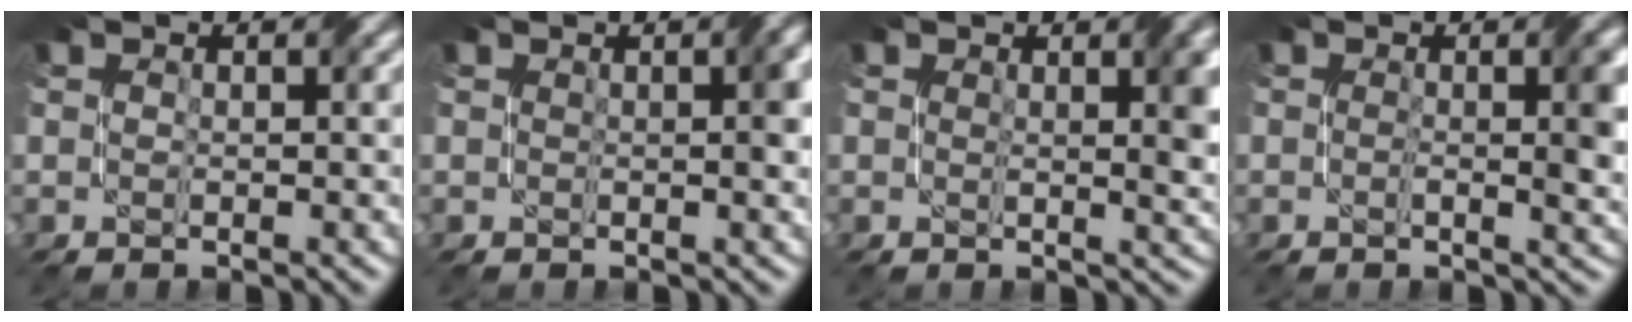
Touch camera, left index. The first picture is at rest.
{"total": 2.0, "force": [0.3, 0.5, 1.9], "torque": [-0.022, 0.004, 0.006]}
{"total": 3.7, "force": [1.1, 1.0, 3.4], "torque": [-0.038, 0.002, 0.017]}
{"total": 3.9, "force": [0.2, 1.0, 3.7], "torque": [-0.048, 0.003, 0.001]}